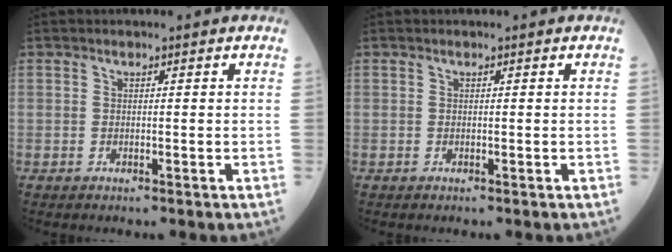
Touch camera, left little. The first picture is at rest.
{"total": 0.0}